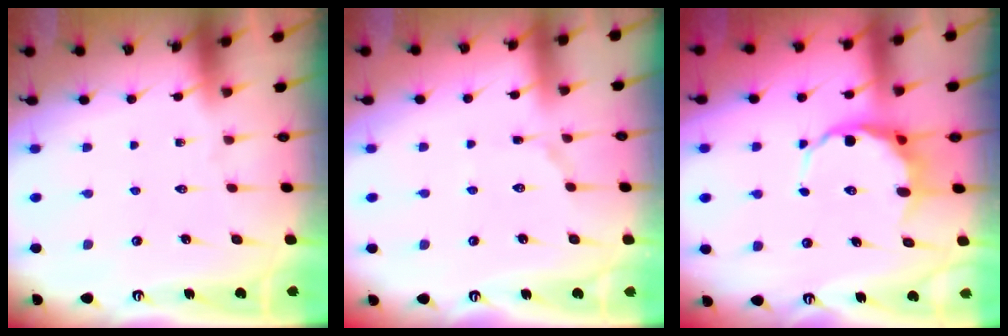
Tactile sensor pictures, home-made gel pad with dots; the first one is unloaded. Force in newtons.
{"total": 2.9, "press": 2.9, "slide": 0.3}
{"total": 8.9, "press": 8.7, "slide": 2.1}